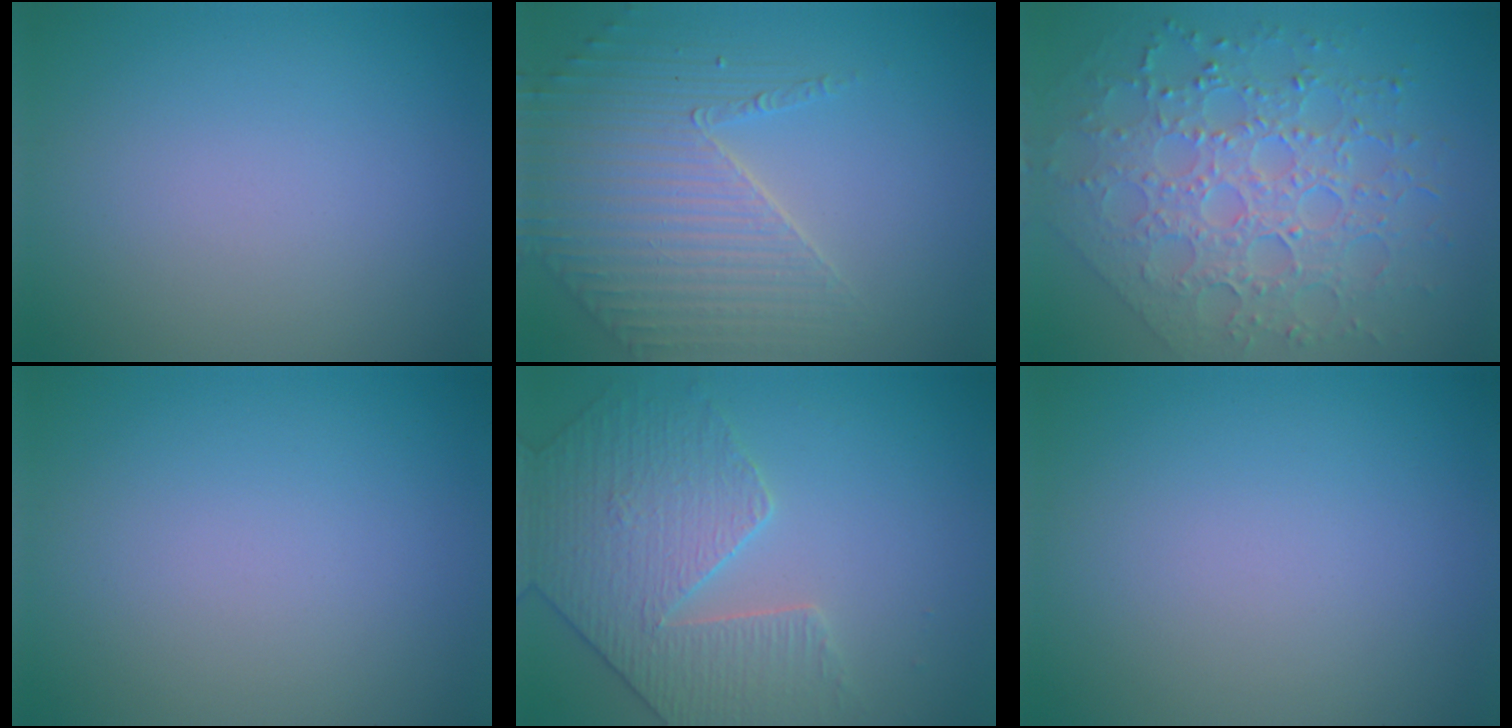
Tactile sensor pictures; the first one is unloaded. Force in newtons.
{"total": 3.9, "press": 3.9, "slide": 0.3}
{"total": 8.5, "press": 6.1, "slide": 5.9}
{"total": 0.0}
{"total": 4.2, "press": 4.1, "slide": 0.8}
{"total": 0.0}